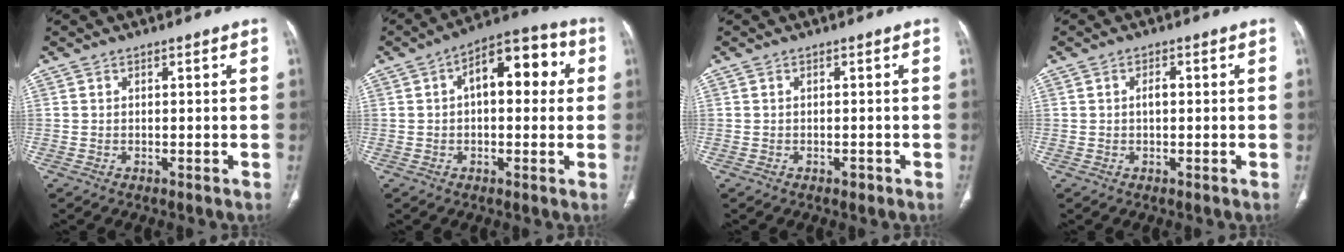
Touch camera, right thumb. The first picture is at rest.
{"total": 12.6, "force": [2.5, 6.5, 10.5], "torque": [-0.118, 0.033, 0.029]}
{"total": 0.8, "force": [-0.5, 0.5, 0.4], "torque": [-0.005, 0.000, -0.007]}
{"total": 1.5, "force": [0.1, 0.8, 1.3], "torque": [-0.023, 0.005, -0.001]}